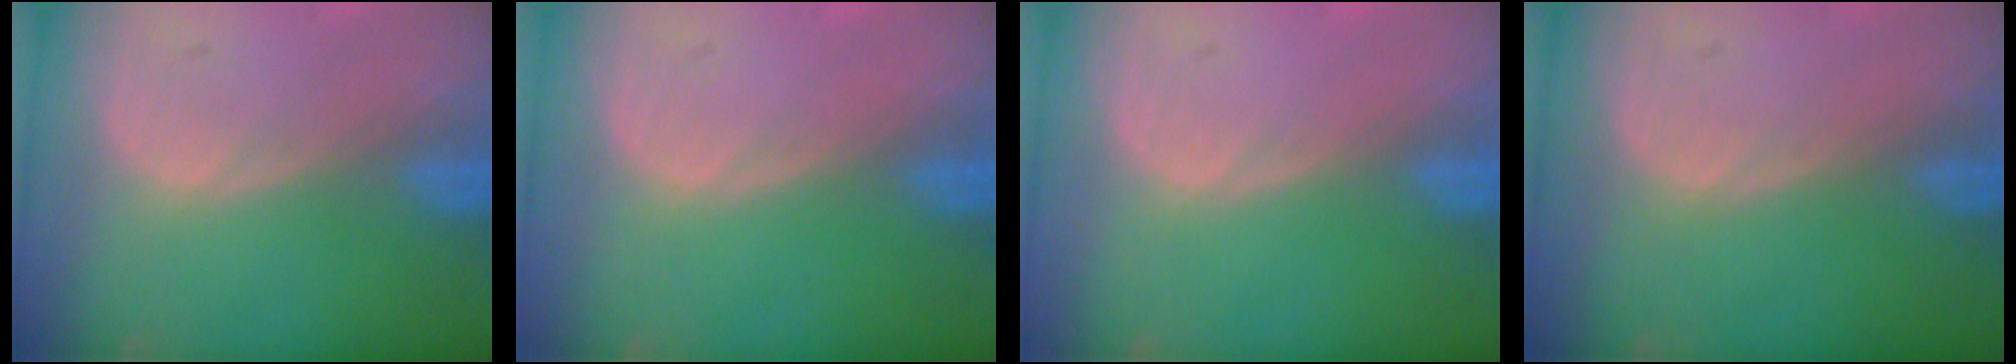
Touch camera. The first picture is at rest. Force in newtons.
{"total": 0.0}
{"total": 0.0}
{"total": 0.0}